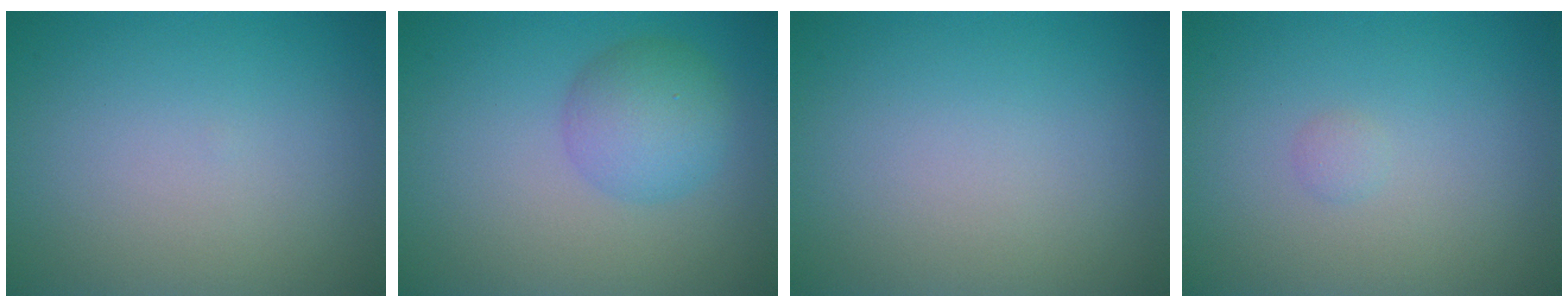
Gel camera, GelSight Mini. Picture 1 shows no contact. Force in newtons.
{"total": 3.9, "press": 3.9, "slide": 0.1}
{"total": 0.0}
{"total": 0.5, "press": 0.5, "slide": 0.0}